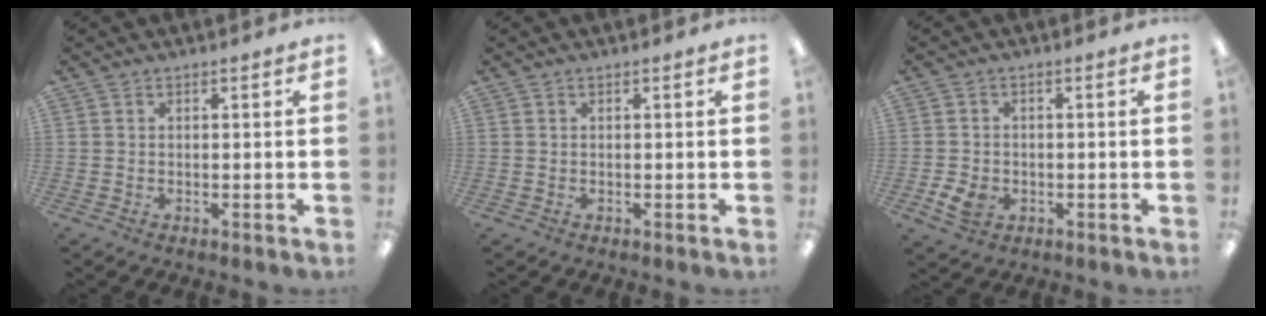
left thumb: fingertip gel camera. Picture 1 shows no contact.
{"total": 0.0}
{"total": 4.4, "force": [-1.5, 3.4, 2.4], "torque": [-0.049, 0.004, -0.025]}